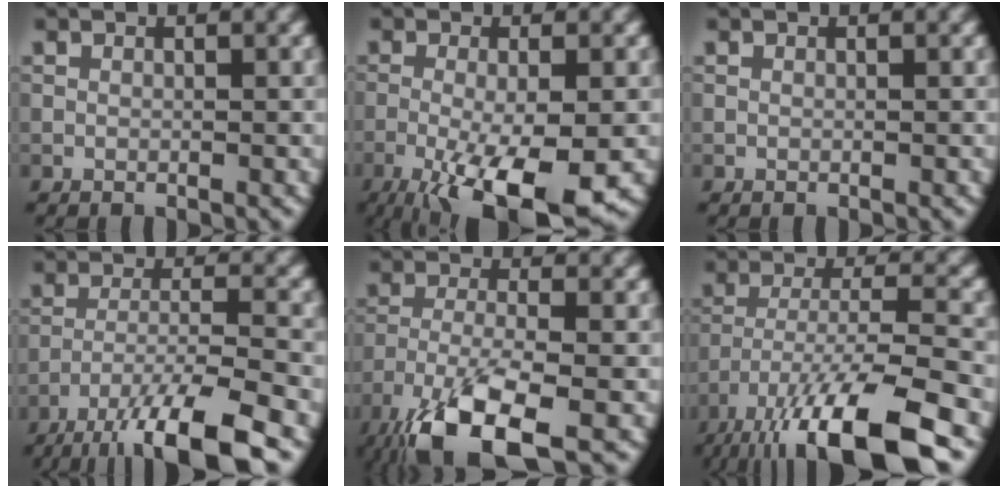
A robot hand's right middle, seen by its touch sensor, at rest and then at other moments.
{"total": 9.4, "force": [-4.0, 2.4, 8.2], "torque": [-0.145, -0.015, -0.059]}
{"total": 0.0}
{"total": 10.4, "force": [-7.3, 2.1, 7.1], "torque": [-0.122, -0.006, -0.125]}
{"total": 9.0, "force": [-5.4, 2.7, 6.7], "torque": [-0.136, -0.015, -0.104]}
{"total": 14.1, "force": [-9.3, 3.5, 10.1], "torque": [-0.193, -0.015, -0.153]}